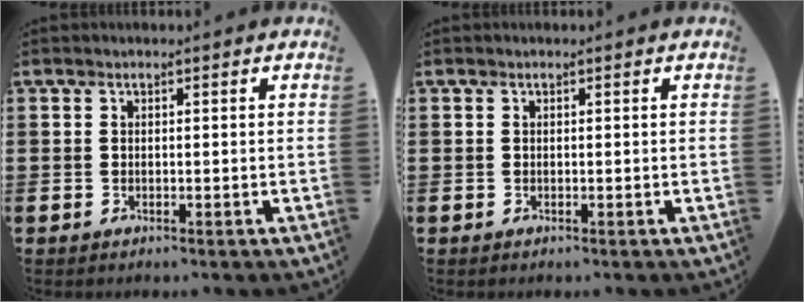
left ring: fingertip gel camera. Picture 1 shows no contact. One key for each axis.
{"total": 0.0}